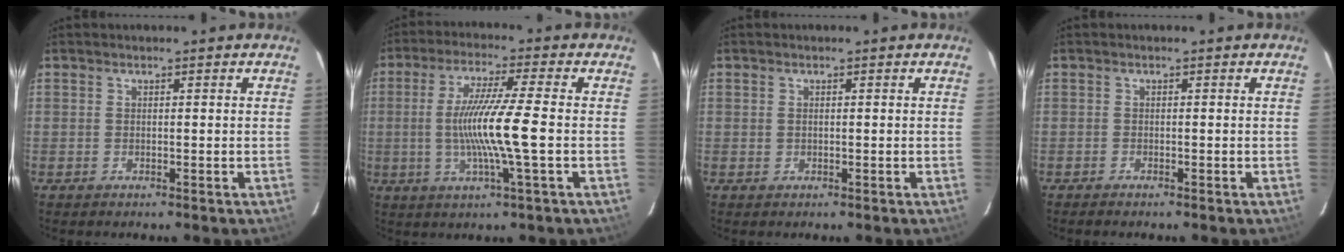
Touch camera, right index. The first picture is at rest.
{"total": 11.3, "force": [-1.5, -0.8, 11.2], "torque": [-0.211, -0.008, -0.027]}
{"total": 0.6, "force": [0.1, 0.5, 0.4], "torque": [-0.007, 0.001, 0.002]}
{"total": 1.0, "force": [-0.9, 0.2, 0.3], "torque": [-0.011, -0.004, -0.017]}